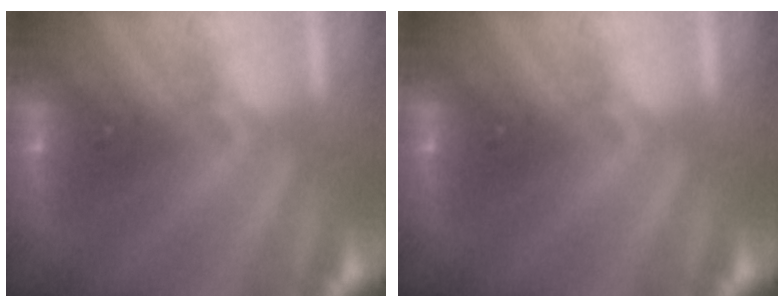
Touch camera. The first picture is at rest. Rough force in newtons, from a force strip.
{"total": 0.0}